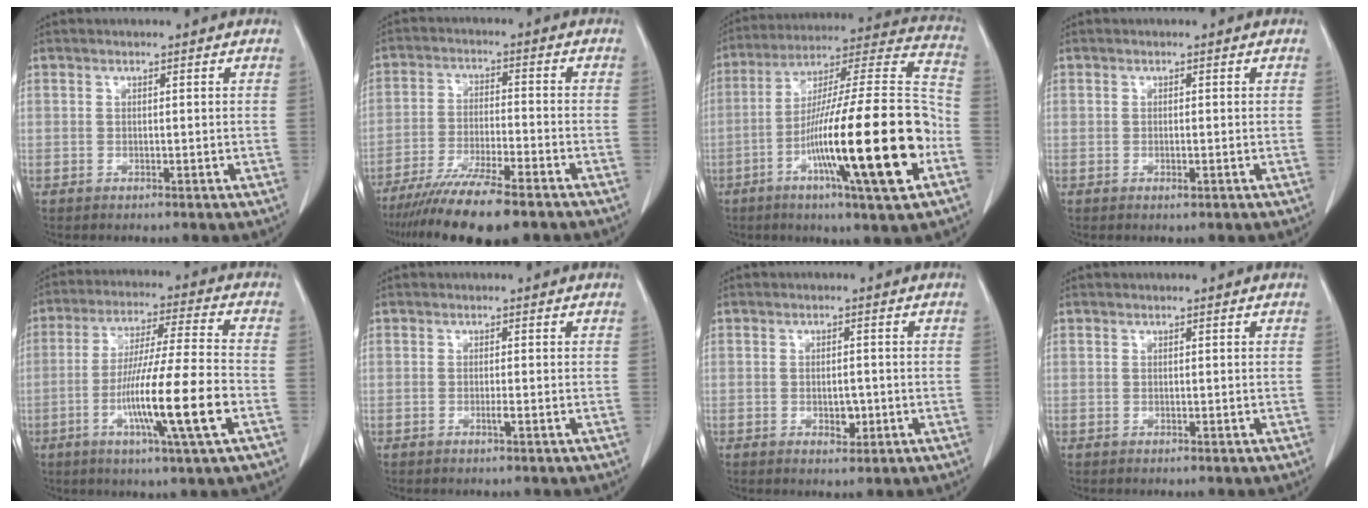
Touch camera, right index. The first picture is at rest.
{"total": 14.3, "force": [-11.2, 1.7, 8.7], "torque": [-0.162, -0.036, -0.184]}
{"total": 25.4, "force": [-8.4, 1.6, 23.9], "torque": [-0.363, -0.014, -0.141]}
{"total": 0.8, "force": [-0.3, 0.3, 0.6], "torque": [-0.011, -0.001, -0.002]}
{"total": 14.5, "force": [-4.7, -0.5, 13.7], "torque": [-0.253, -0.012, -0.086]}
{"total": 0.7, "force": [-0.4, -0.1, 0.6], "torque": [-0.013, 0.000, -0.005]}
{"total": 2.6, "force": [-0.8, 1.5, 2.0], "torque": [-0.028, 0.002, -0.006]}
{"total": 0.0}